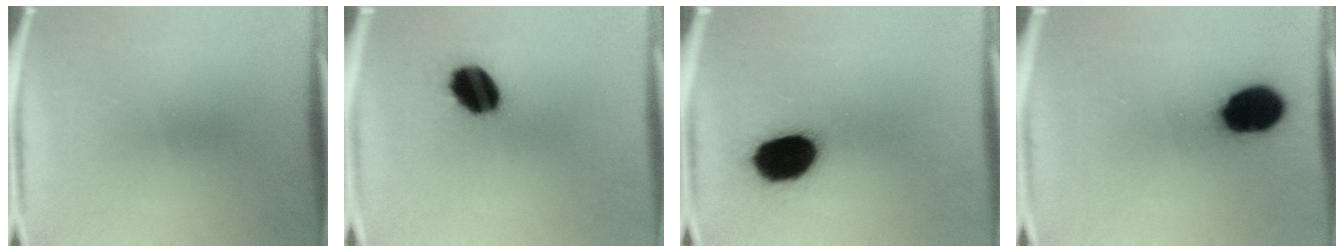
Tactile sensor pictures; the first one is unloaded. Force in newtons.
{"total": 10.2}
{"total": 16.2}
{"total": 15.3}